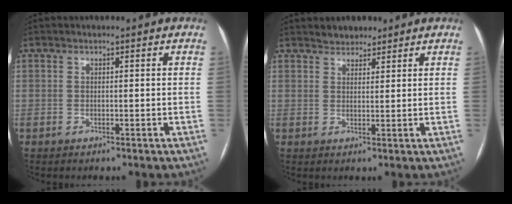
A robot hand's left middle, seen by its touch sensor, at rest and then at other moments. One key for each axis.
{"total": 2.8, "fx": 2.4, "fy": 1.4, "fz": 0.3, "tx": -0.007, "ty": 0.010, "tz": 0.037}